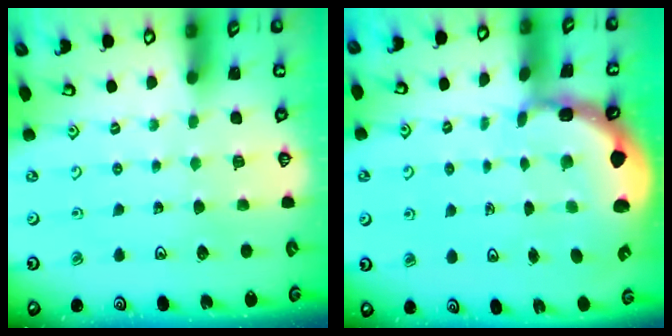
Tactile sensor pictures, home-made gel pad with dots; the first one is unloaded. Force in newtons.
{"total": 2.1, "press": 1.9, "slide": 1.0}